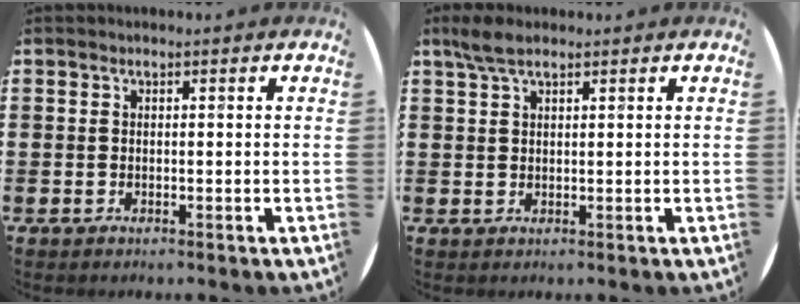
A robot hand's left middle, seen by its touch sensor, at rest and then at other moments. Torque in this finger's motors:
{"motor_torque": [0.59, -0.48, 0.06, 0.02]}